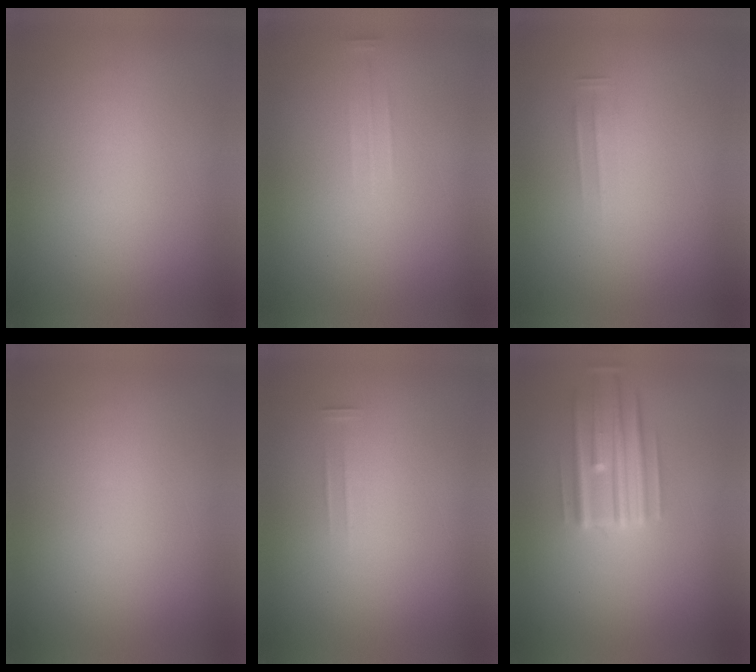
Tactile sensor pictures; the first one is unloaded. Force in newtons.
{"total": 1.2}
{"total": 1.4}
{"total": 1.0}
{"total": 1.6}
{"total": 4.7}